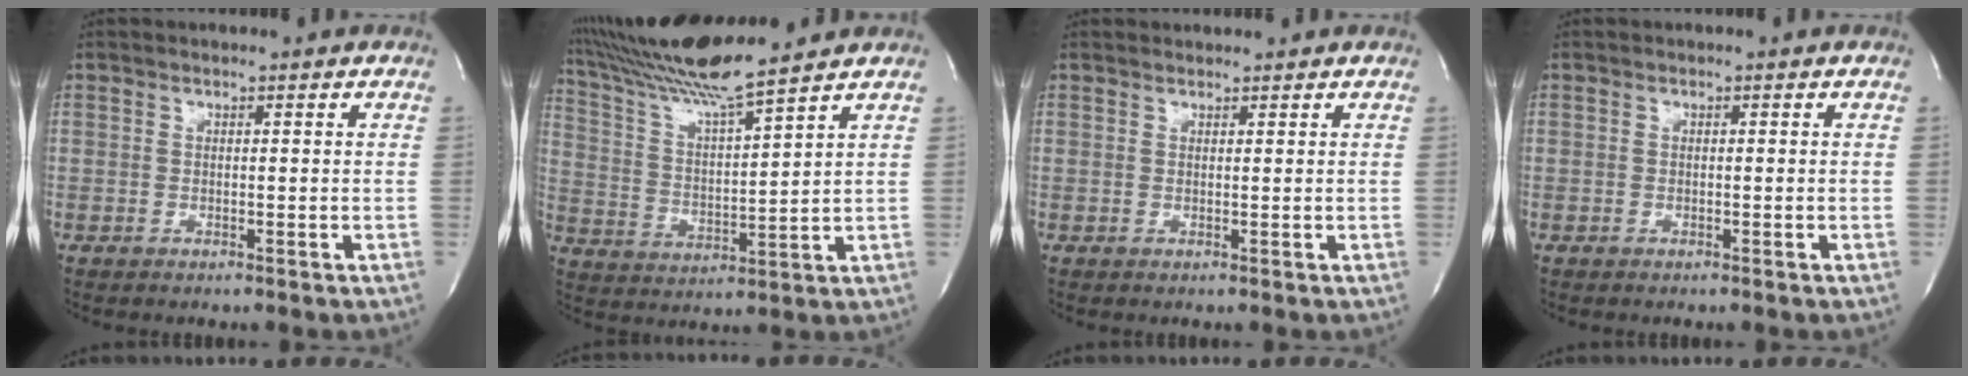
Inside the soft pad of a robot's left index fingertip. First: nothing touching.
{"total": 13.1, "force": [11.7, -1.7, 5.8], "torque": [-0.118, 0.005, 0.217]}
{"total": 1.1, "force": [1.0, 0.1, 0.0], "torque": [-0.006, 0.009, 0.019]}
{"total": 0.0}